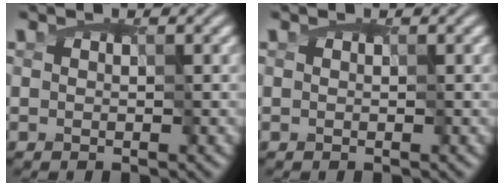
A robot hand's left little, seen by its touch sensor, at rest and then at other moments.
{"total": 0.0}